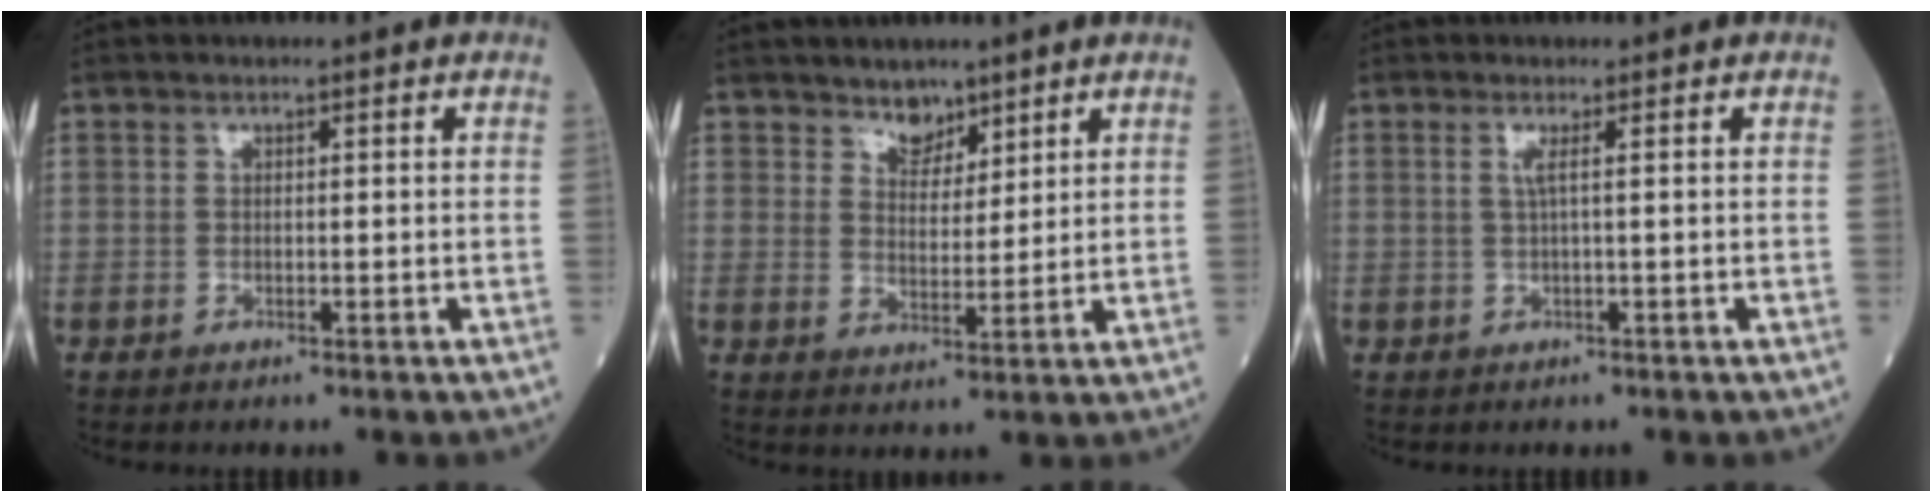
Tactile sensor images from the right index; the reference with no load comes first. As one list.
[{"total": 3.8, "force": [3.1, 2.0, 0.9], "torque": [-0.012, -0.001, 0.057]}, {"total": 1.4, "force": [0.3, -0.4, 1.3], "torque": [-0.033, 0.000, 0.006]}]